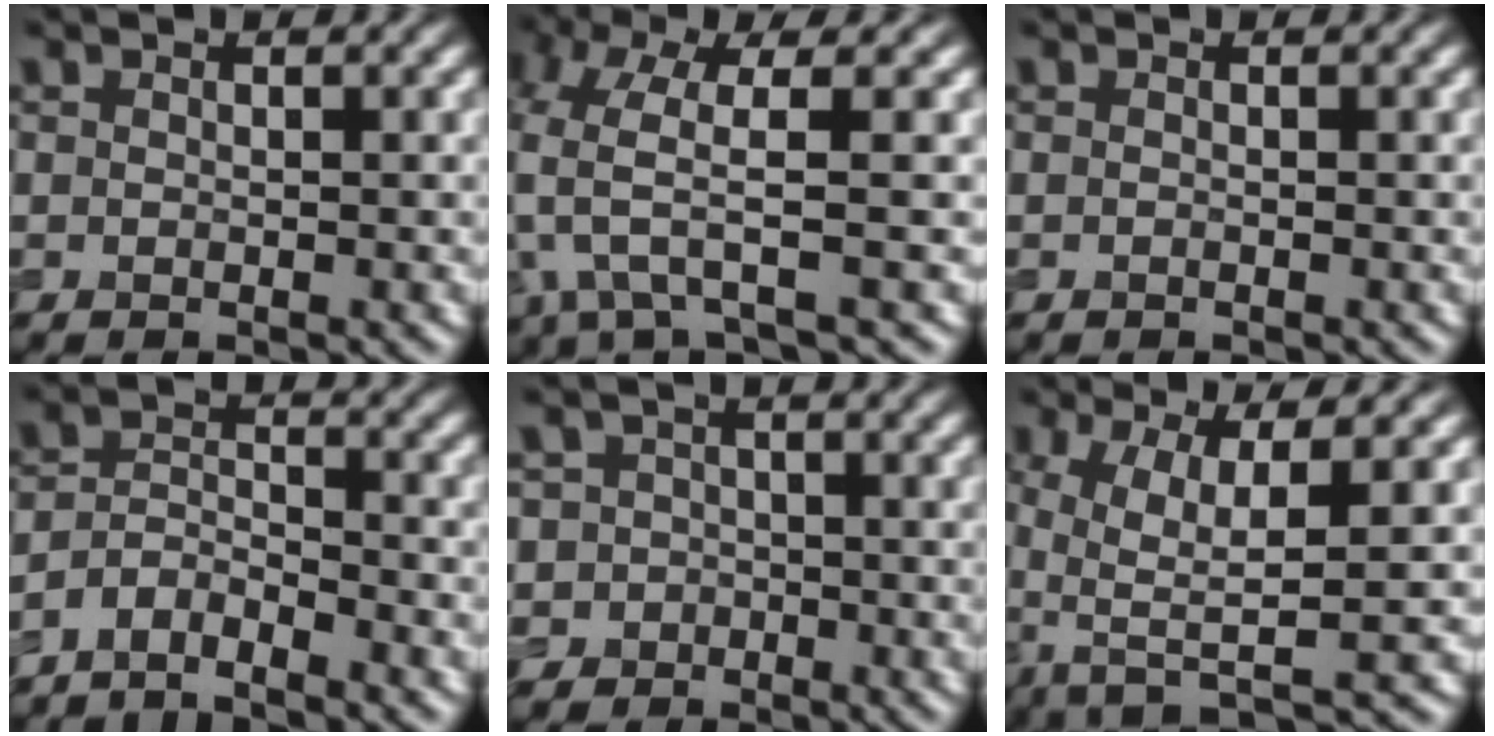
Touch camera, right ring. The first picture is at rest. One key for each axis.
{"total": 6.0, "fx": 0.0, "fy": 1.7, "fz": 5.8, "tx": -0.137, "ty": -0.011, "tz": -0.003}
{"total": 0.0}
{"total": 3.2, "fx": -2.8, "fy": 0.9, "fz": 1.3, "tx": -0.026, "ty": 0.003, "tz": -0.062}
{"total": 4.3, "fx": -1.4, "fy": 4.1, "fz": 0.2, "tx": 0.022, "ty": 0.006, "tz": -0.048}
{"total": 7.5, "fx": -1.5, "fy": 2.5, "fz": 6.9, "tx": -0.138, "ty": -0.004, "tz": -0.031}